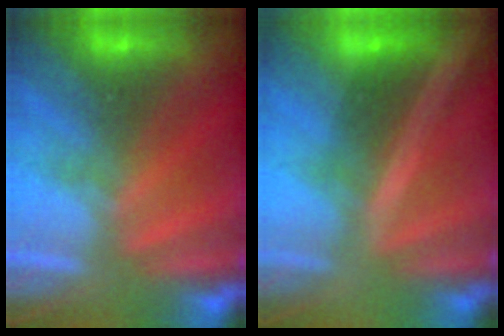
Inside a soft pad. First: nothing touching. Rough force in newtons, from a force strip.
{"total": 2.0}